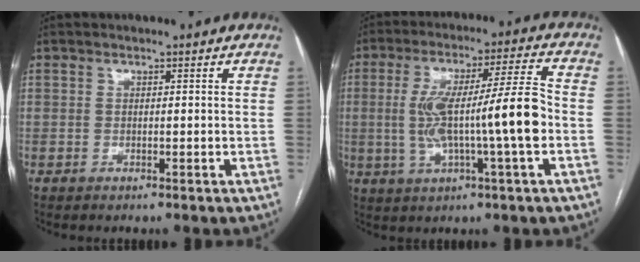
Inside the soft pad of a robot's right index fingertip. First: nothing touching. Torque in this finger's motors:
{"motor_torque": [0.69, -0.01, 0.39, 0.21]}